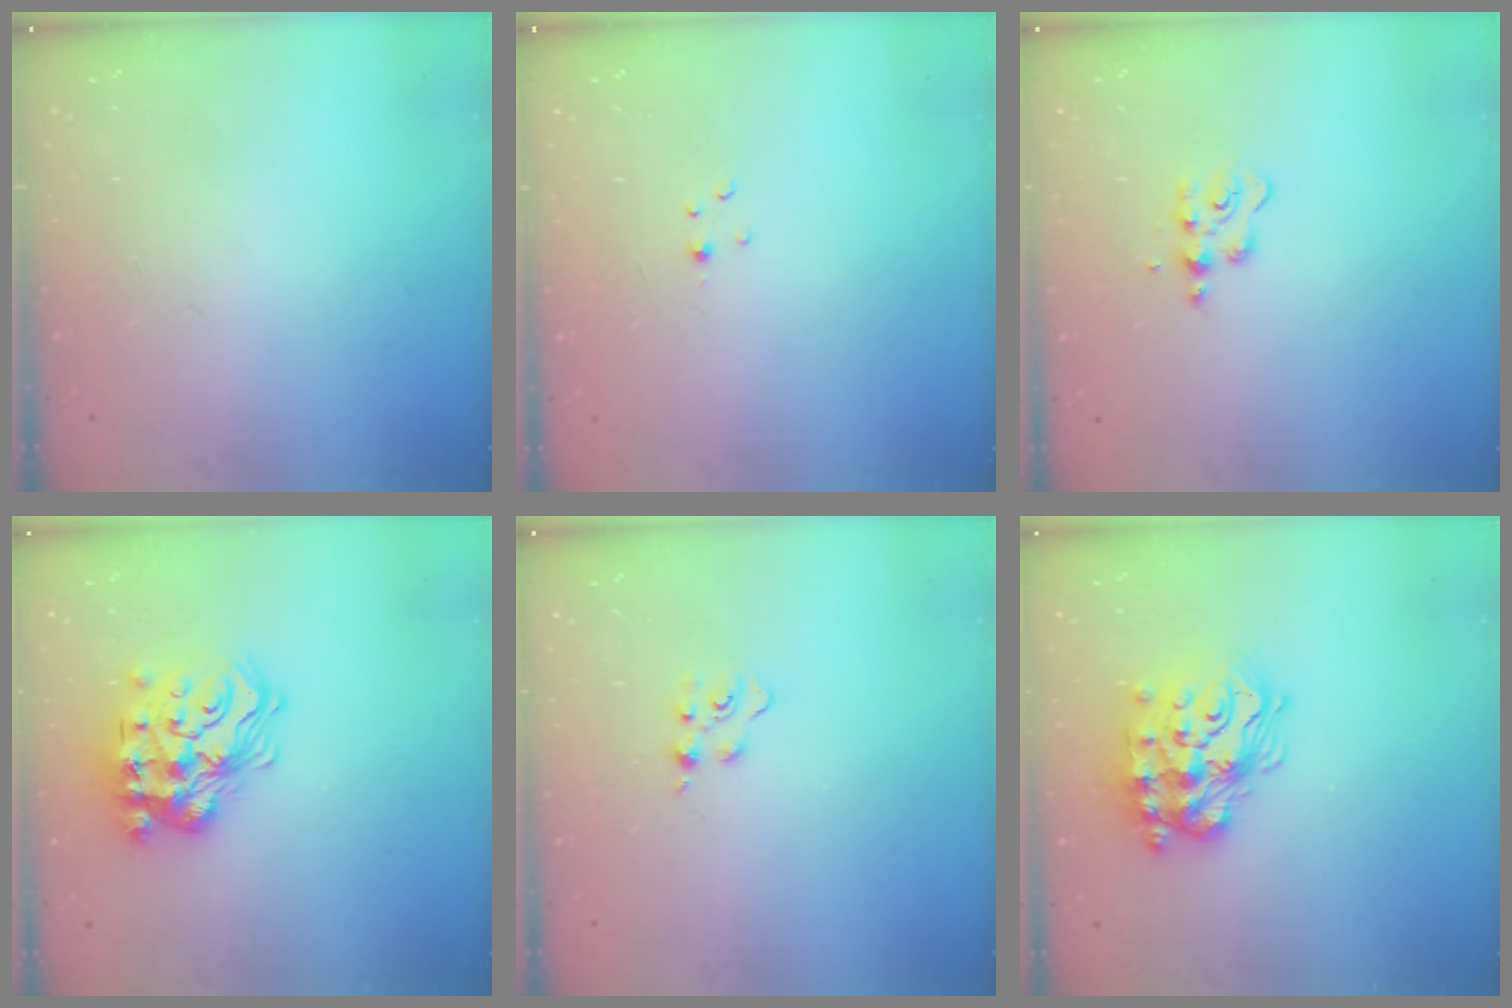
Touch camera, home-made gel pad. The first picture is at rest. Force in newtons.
{"total": 1.5, "press": 1.4, "slide": 0.2}
{"total": 4.8, "press": 4.7, "slide": 0.8}
{"total": 19.6, "press": 19.4, "slide": 2.5}
{"total": 5.3, "press": 5.3, "slide": 0.7}
{"total": 18.7, "press": 18.7, "slide": 1.2}